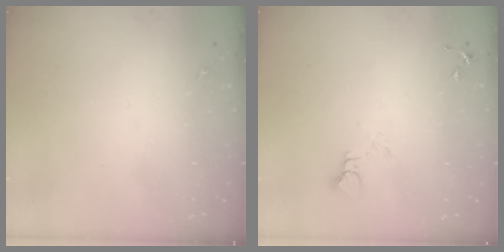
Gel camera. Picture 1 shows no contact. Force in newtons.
{"total": 3.2, "press": 3.2, "slide": 0.1}